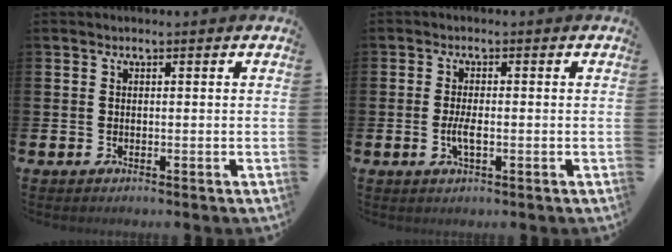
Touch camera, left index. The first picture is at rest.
{"total": 2.5, "force": [-0.5, 0.7, 2.3], "torque": [-0.035, -0.003, -0.010]}